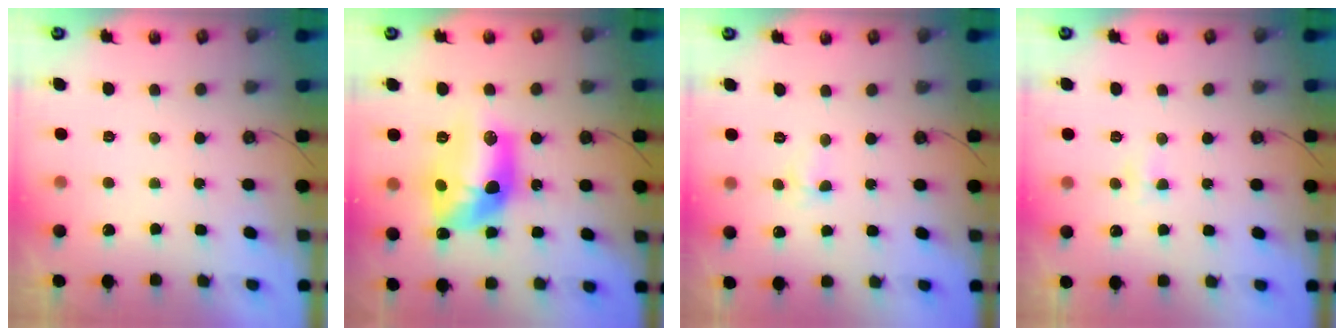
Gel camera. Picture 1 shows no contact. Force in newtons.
{"total": 16.0, "press": 15.9, "slide": 1.3}
{"total": 4.0, "press": 4.0, "slide": 0.6}
{"total": 2.8, "press": 2.7, "slide": 0.5}